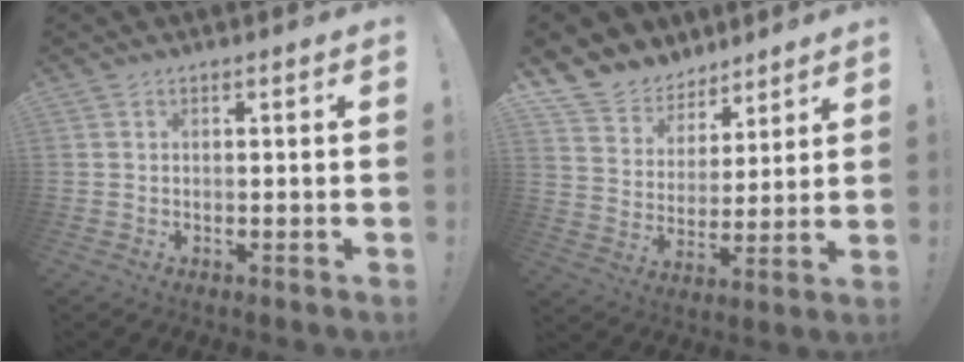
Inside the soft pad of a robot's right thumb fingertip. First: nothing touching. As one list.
[{"total": 10.8, "force": [8.0, 7.1, 1.6], "torque": [-0.035, -0.067, 0.154]}]